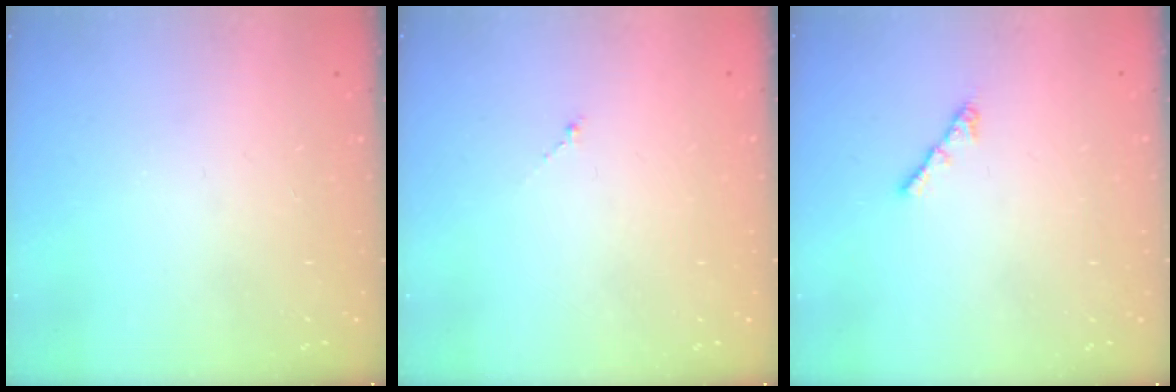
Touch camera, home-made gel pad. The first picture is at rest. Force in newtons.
{"total": 0.0}
{"total": 3.1, "press": 3.0, "slide": 0.7}